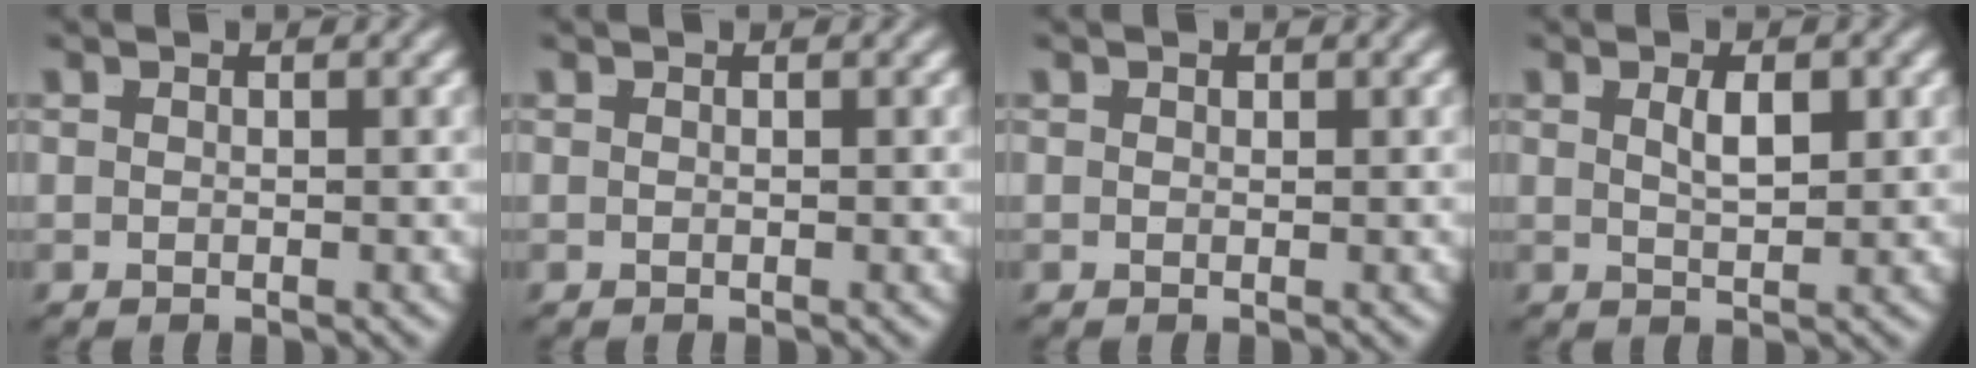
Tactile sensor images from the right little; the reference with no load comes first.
{"total": 0.0}
{"total": 0.6, "force": [0.2, 0.5, 0.2], "torque": [-0.004, -0.004, 0.005]}
{"total": 2.2, "force": [0.5, 0.2, 2.1], "torque": [-0.021, -0.005, 0.015]}